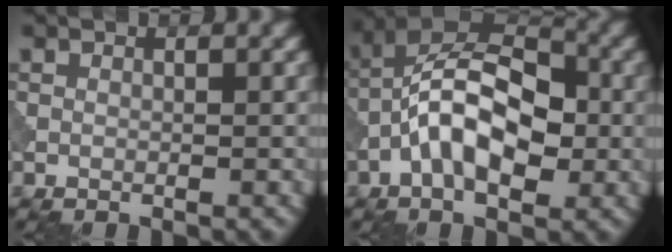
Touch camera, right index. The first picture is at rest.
{"total": 9.3, "force": [-2.2, 4.8, 7.6], "torque": [-0.129, 0.024, -0.049]}